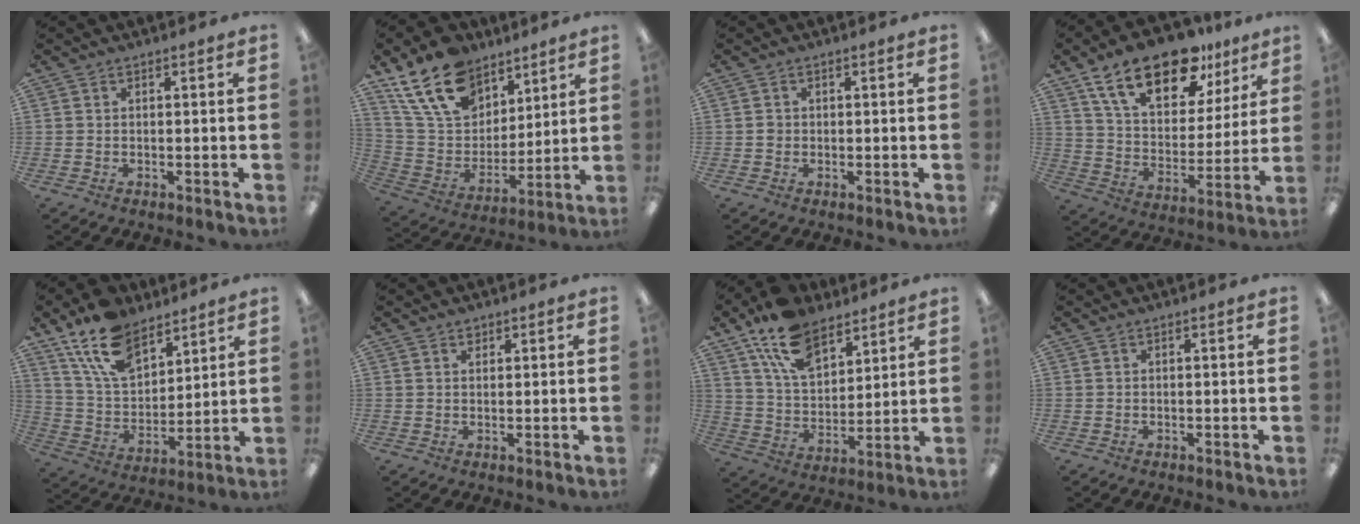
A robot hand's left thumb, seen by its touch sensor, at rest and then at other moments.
{"total": 19.6, "force": [13.2, 11.7, 8.4], "torque": [-0.165, -0.064, 0.248]}
{"total": 1.0, "force": [0.0, 1.0, 0.3], "torque": [-0.005, 0.005, -0.002]}
{"total": 20.3, "force": [13.4, 9.8, 11.7], "torque": [-0.200, -0.062, 0.234]}
{"total": 16.2, "force": [11.1, 8.7, 8.0], "torque": [-0.158, -0.043, 0.208]}
{"total": 1.2, "force": [1.0, 0.7, 0.3], "torque": [0.002, -0.002, 0.017]}
{"total": 15.7, "force": [10.6, 8.6, 7.8], "torque": [-0.152, -0.043, 0.198]}
{"total": 0.0}